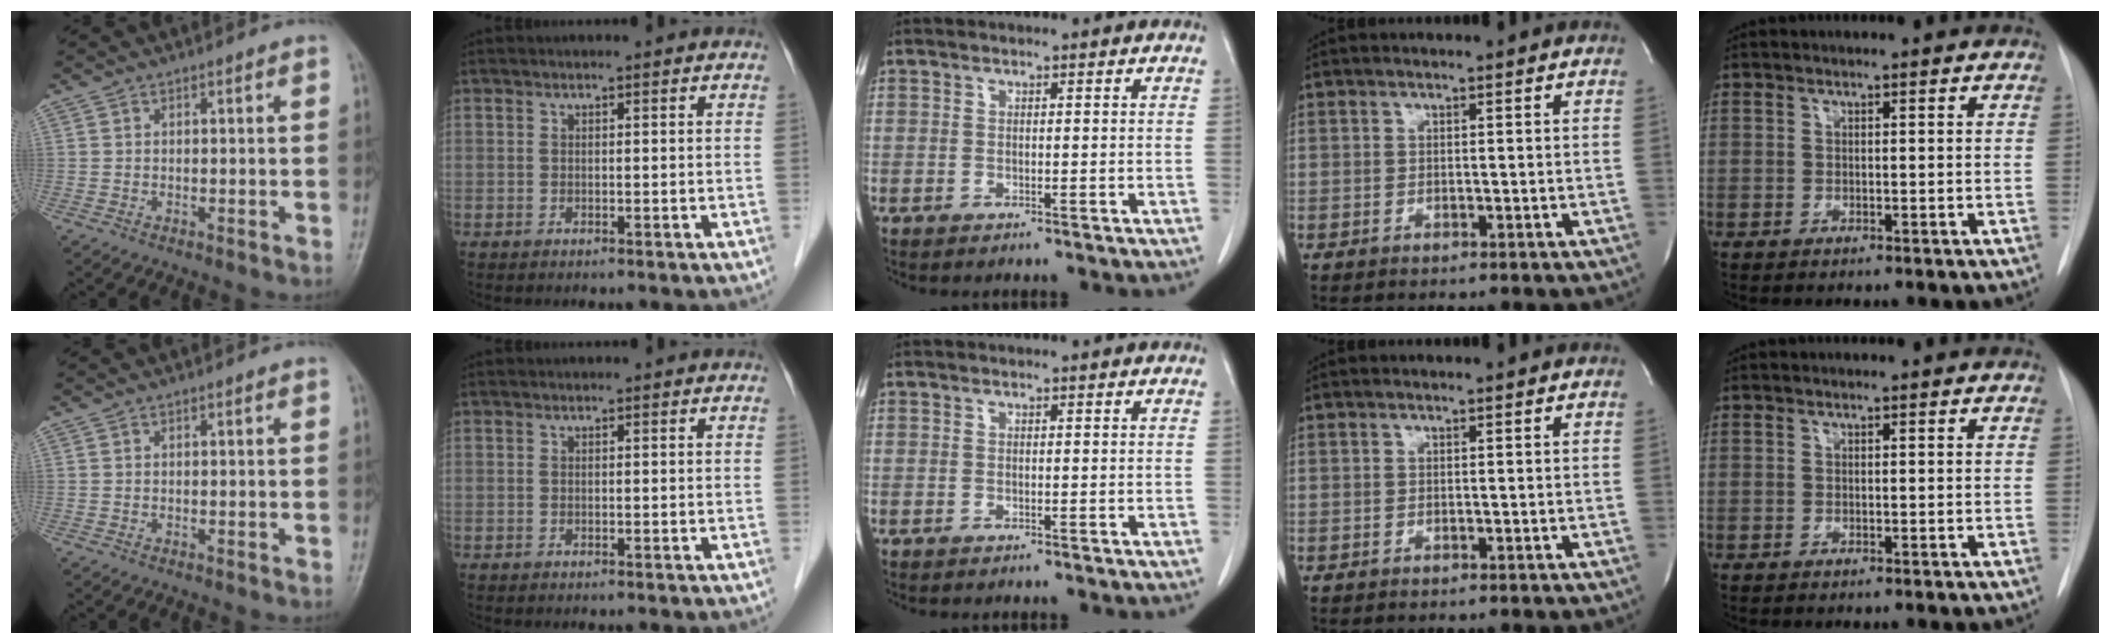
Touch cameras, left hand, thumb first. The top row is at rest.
{}